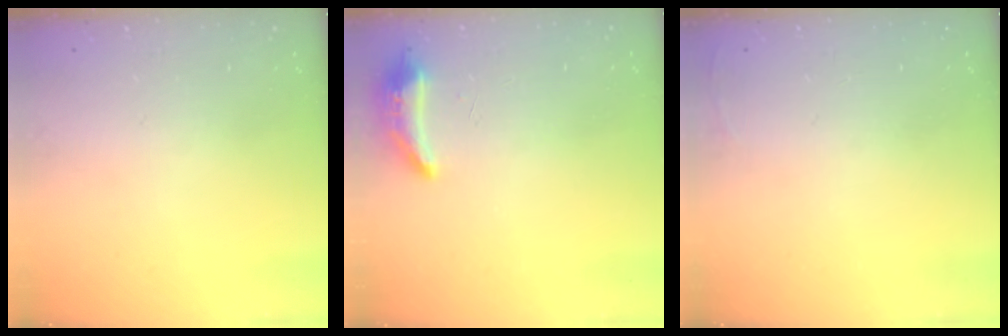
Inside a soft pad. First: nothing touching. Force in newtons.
{"total": 8.7, "press": 8.5, "slide": 2.0}
{"total": 2.7, "press": 2.6, "slide": 1.0}